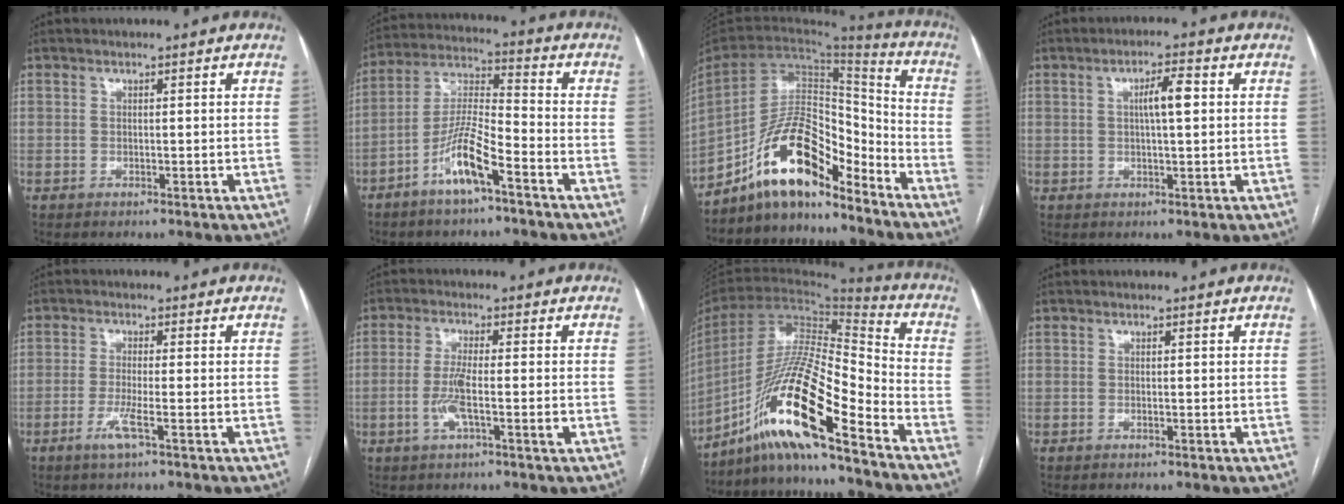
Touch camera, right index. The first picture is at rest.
{"total": 9.8, "force": [-5.5, 1.3, 8.0], "torque": [-0.167, 0.001, -0.107]}
{"total": 14.8, "force": [-11.1, 4.8, 8.4], "torque": [-0.155, 0.032, -0.200]}
{"total": 4.3, "force": [0.8, 0.5, 4.2], "torque": [-0.073, 0.008, 0.011]}
{"total": 3.5, "force": [-1.6, -0.2, 3.1], "torque": [-0.065, -0.009, -0.036]}
{"total": 5.3, "force": [-1.6, 0.2, 5.0], "torque": [-0.102, -0.006, -0.030]}
{"total": 18.2, "force": [-11.6, 1.4, 13.9], "torque": [-0.280, -0.007, -0.217]}
{"total": 0.0}